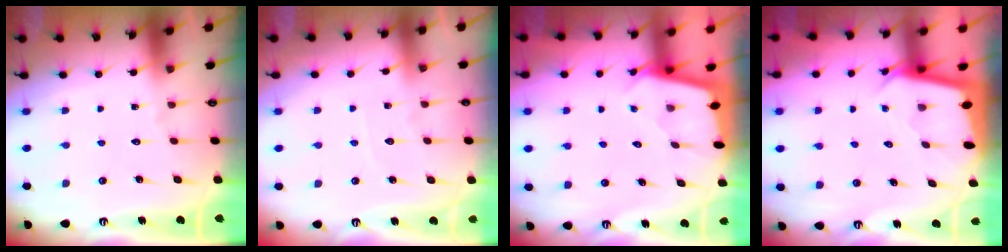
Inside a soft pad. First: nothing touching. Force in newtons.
{"total": 3.6, "press": 3.6, "slide": 0.6}
{"total": 1.8, "press": 1.8, "slide": 0.2}
{"total": 2.1, "press": 2.1, "slide": 0.1}